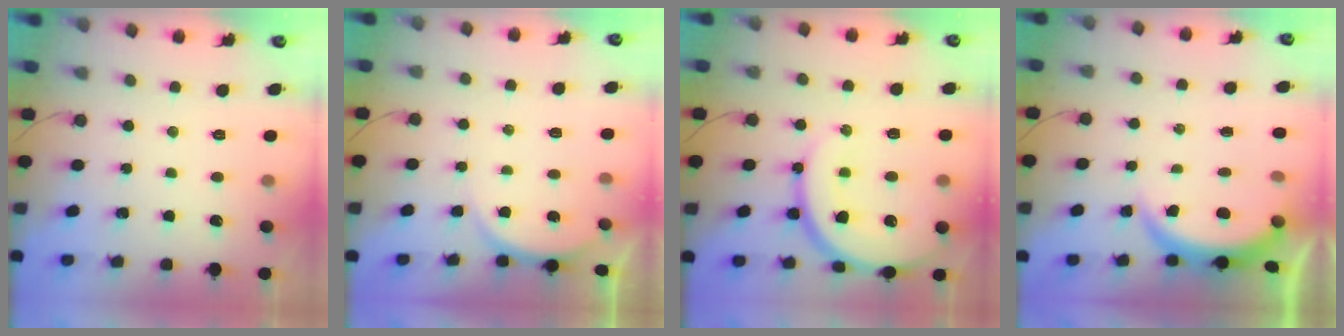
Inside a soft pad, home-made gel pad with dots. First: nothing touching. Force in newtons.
{"total": 3.5, "press": 3.5, "slide": 0.5}
{"total": 16.8, "press": 16.7, "slide": 1.7}
{"total": 3.9, "press": 3.9, "slide": 0.2}